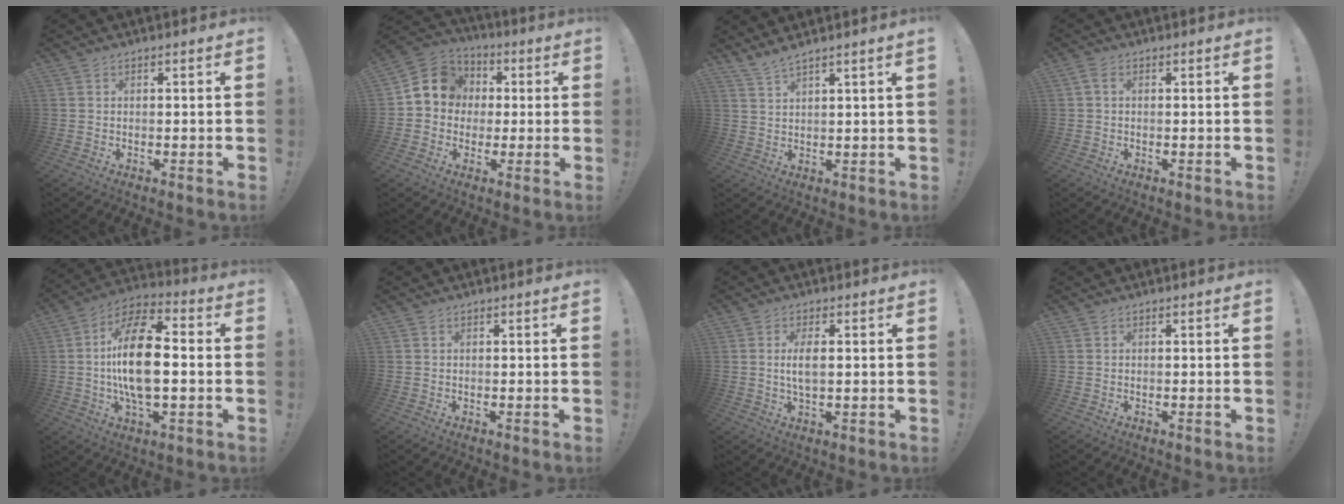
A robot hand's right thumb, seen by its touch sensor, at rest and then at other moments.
{"total": 10.7, "force": [1.5, 9.8, 4.0], "torque": [-0.052, 0.008, 0.037]}
{"total": 3.5, "force": [2.9, -0.6, 1.8], "torque": [-0.045, -0.015, 0.053]}
{"total": 1.6, "force": [0.3, 1.0, 1.2], "torque": [-0.026, 0.005, 0.006]}
{"total": 18.5, "force": [-0.6, 8.6, 16.4], "torque": [-0.300, 0.005, -0.016]}
{"total": 0.0}
{"total": 4.6, "force": [0.4, 1.7, 4.3], "torque": [-0.073, -0.006, 0.002]}
{"total": 0.0}